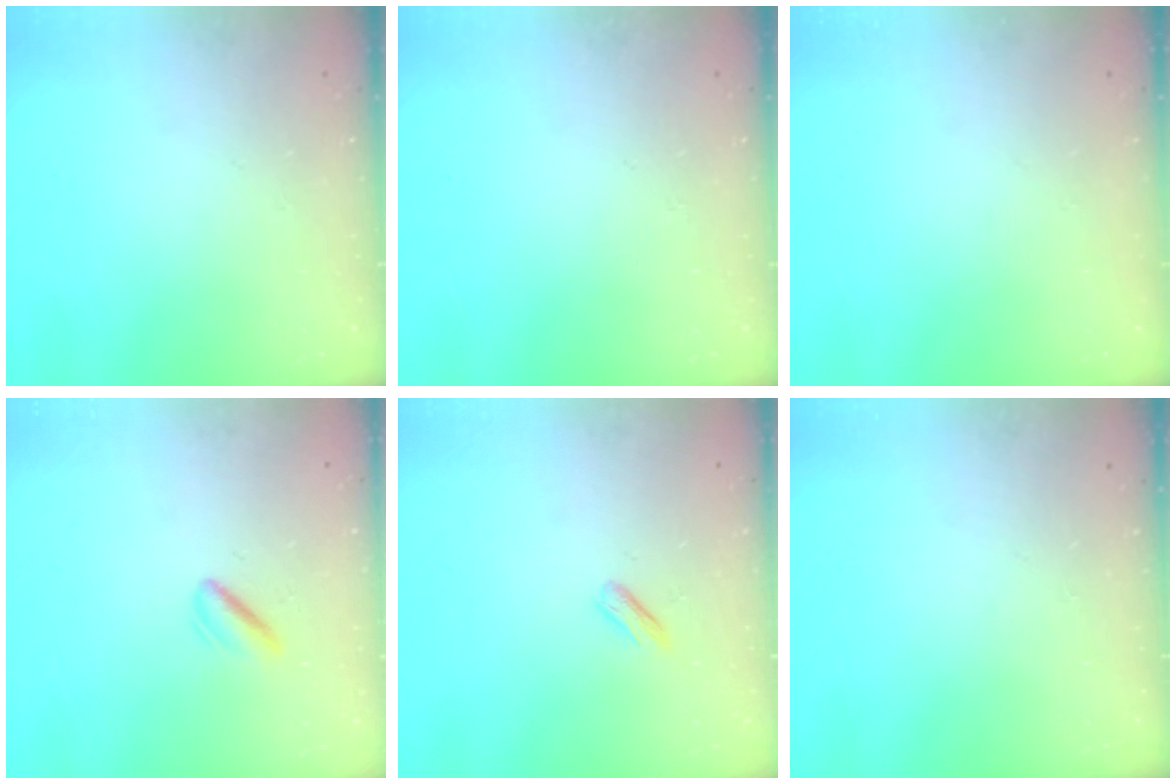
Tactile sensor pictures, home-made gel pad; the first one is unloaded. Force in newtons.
{"total": 0.0}
{"total": 0.0}
{"total": 2.1, "press": 1.9, "slide": 1.0}
{"total": 2.4, "press": 2.3, "slide": 0.8}
{"total": 0.0}